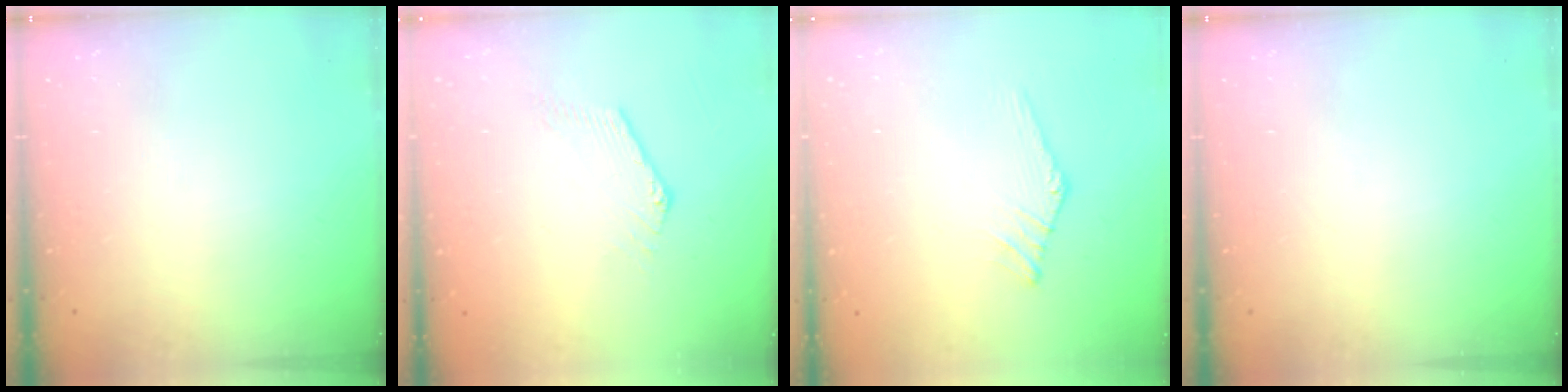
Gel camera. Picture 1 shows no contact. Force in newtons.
{"total": 0.8, "press": 0.8, "slide": 0.1}
{"total": 0.9, "press": 0.8, "slide": 0.4}
{"total": 0.0}